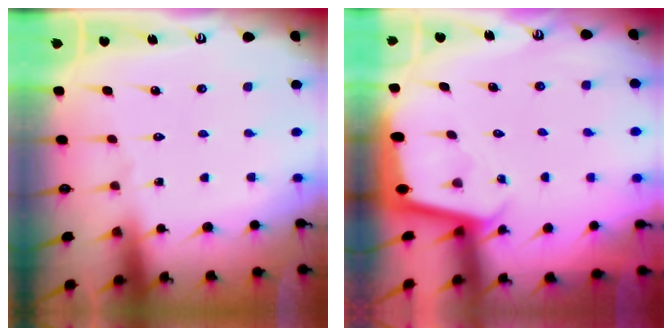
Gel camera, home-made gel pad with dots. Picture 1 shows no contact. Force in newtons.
{"total": 1.9, "press": 1.9, "slide": 0.2}